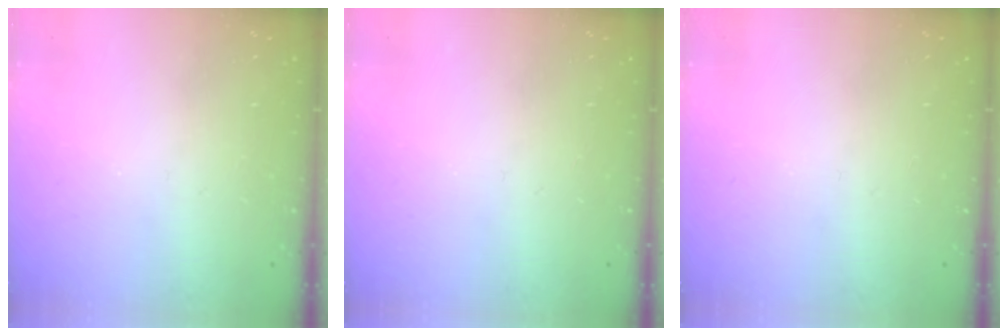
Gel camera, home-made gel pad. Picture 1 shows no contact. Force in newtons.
{"total": 0.0}
{"total": 0.0}